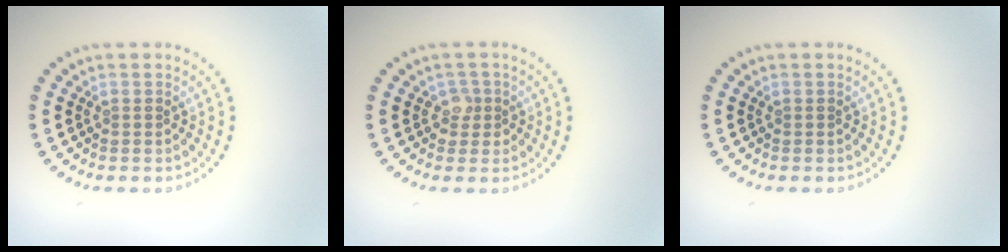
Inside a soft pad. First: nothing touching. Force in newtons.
{"total": 1.6, "press": 1.4, "slide": 0.9}
{"total": 0.0}